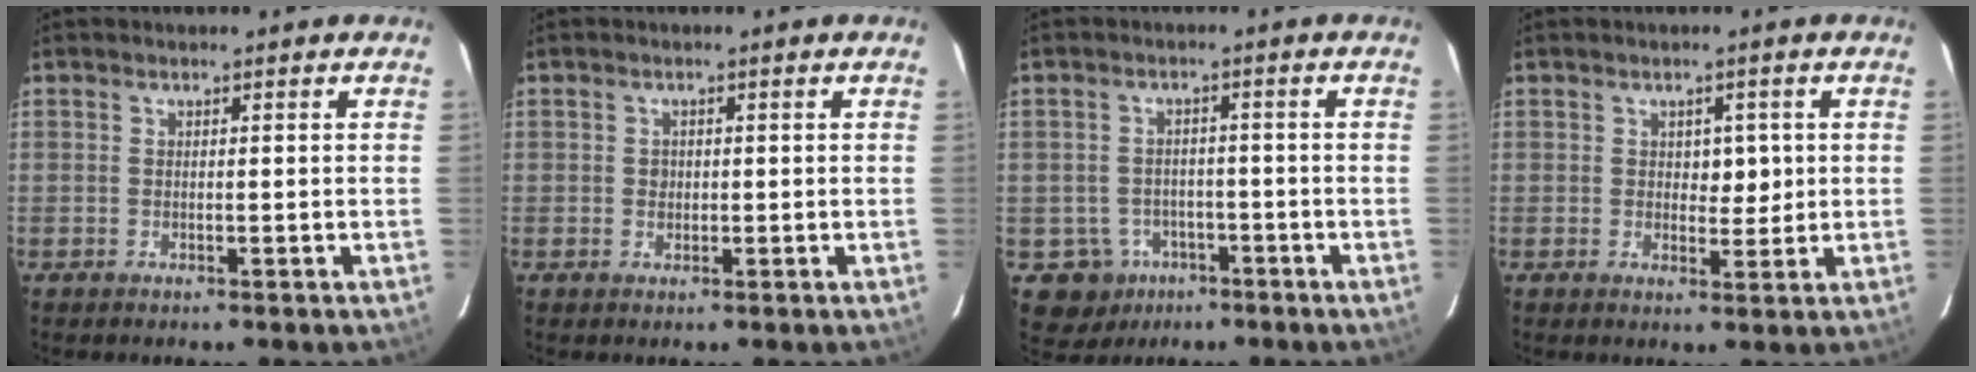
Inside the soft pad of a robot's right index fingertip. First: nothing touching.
{"total": 1.3, "force": [0.0, 1.1, 0.6], "torque": [-0.011, 0.002, 0.002]}
{"total": 6.4, "force": [-2.7, 5.7, 0.7], "torque": [-0.017, 0.010, -0.032]}
{"total": 3.2, "force": [0.6, 2.1, 2.3], "torque": [-0.022, -0.001, 0.010]}